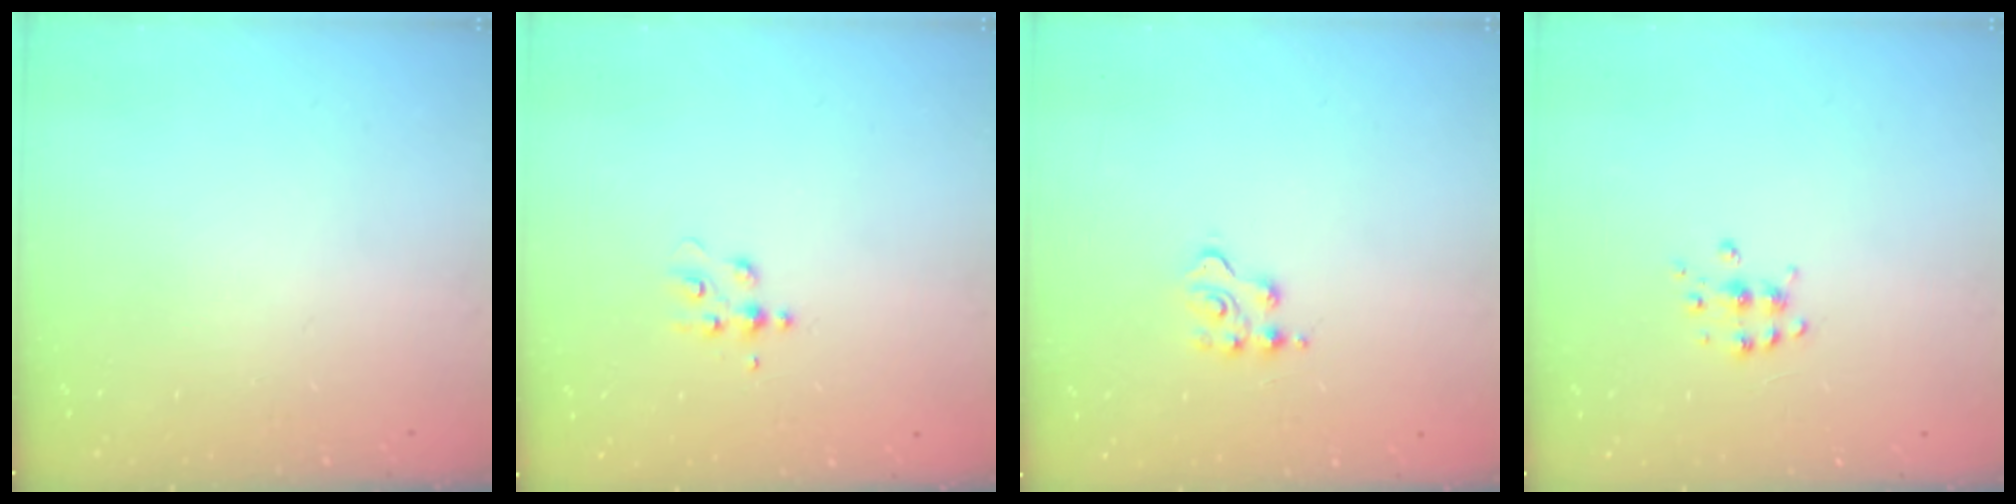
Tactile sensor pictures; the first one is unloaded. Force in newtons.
{"total": 4.5, "press": 4.5, "slide": 0.5}
{"total": 4.3, "press": 4.2, "slide": 0.7}
{"total": 5.5, "press": 5.4, "slide": 0.5}